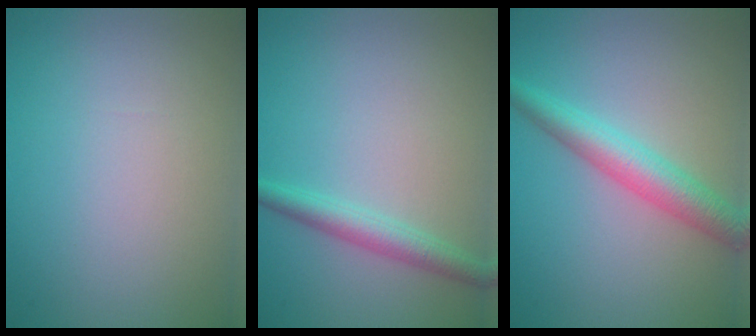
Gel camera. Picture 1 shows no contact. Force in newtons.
{"total": 2.5, "press": 2.5, "slide": 0.1}
{"total": 4.2, "press": 4.2, "slide": 0.1}